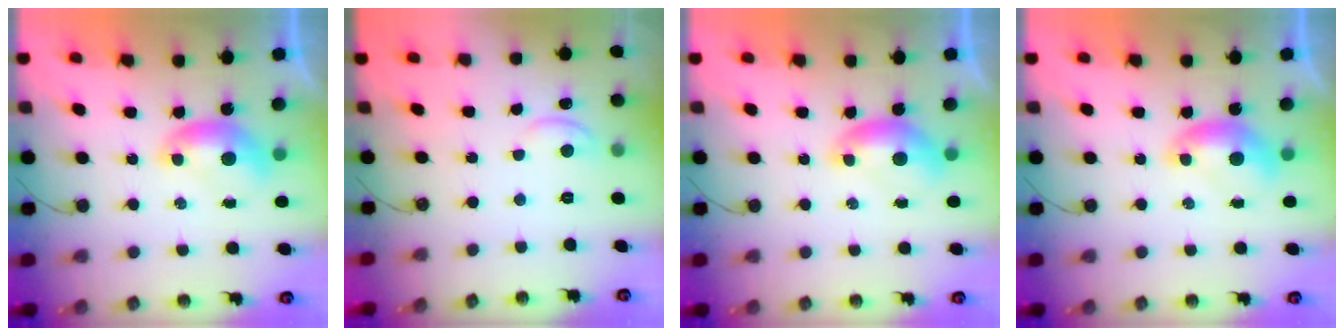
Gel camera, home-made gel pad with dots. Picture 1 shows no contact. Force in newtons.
{"total": 0.6, "press": 0.2, "slide": 0.6}
{"total": 0.0}
{"total": 0.0}